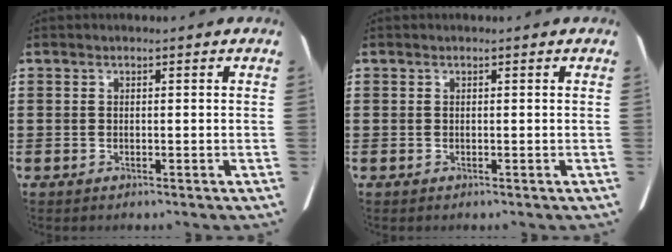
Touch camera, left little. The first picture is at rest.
{"total": 0.0}